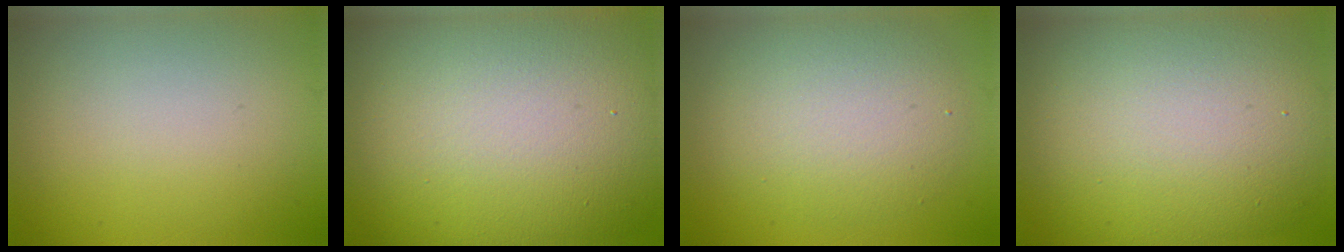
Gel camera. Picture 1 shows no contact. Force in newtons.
{"total": 19.2, "press": 19.2, "slide": 0.7}
{"total": 5.3, "press": 5.3, "slide": 0.3}
{"total": 13.2, "press": 13.2, "slide": 0.9}